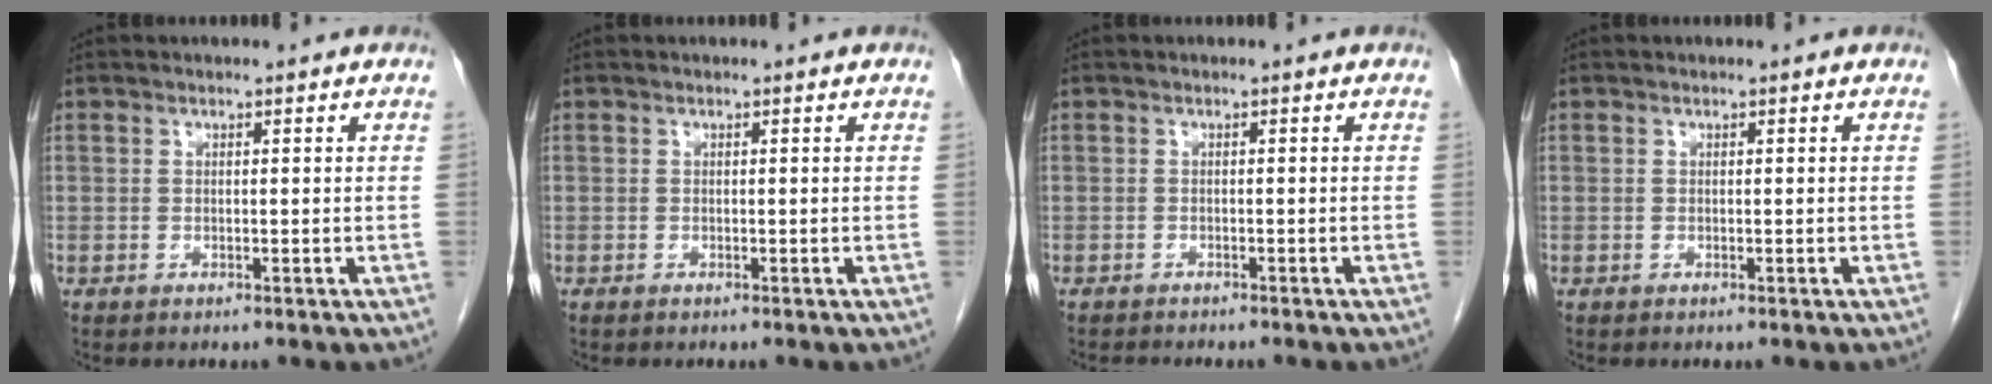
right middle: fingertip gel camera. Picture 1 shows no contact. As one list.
[{"total": 0.0}, {"total": 3.2, "force": [-2.9, 0.6, 1.2], "torque": [-0.018, -0.005, -0.037]}, {"total": 0.0}]